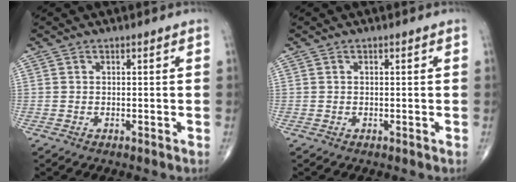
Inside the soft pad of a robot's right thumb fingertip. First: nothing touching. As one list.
[{"total": 0.0}]